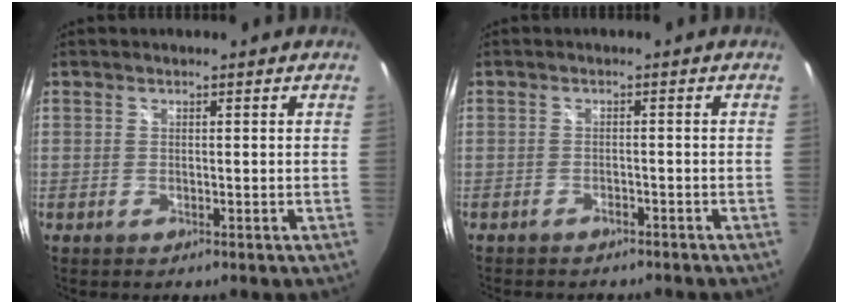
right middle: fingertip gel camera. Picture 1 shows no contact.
{"total": 3.3, "force": [-3.0, 1.2, 1.0], "torque": [-0.029, -0.008, -0.042]}